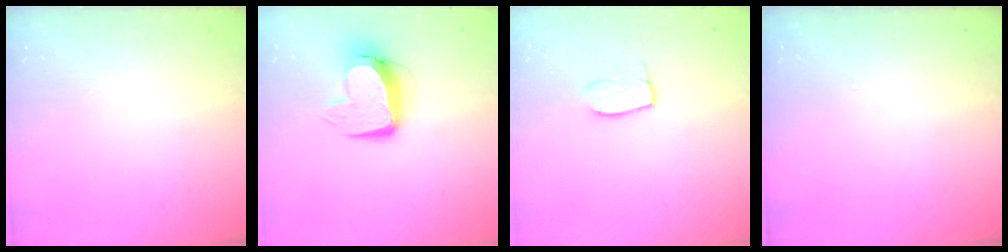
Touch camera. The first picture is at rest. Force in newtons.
{"total": 11.6, "press": 11.5, "slide": 1.3}
{"total": 5.1, "press": 5.1, "slide": 0.4}
{"total": 0.0}